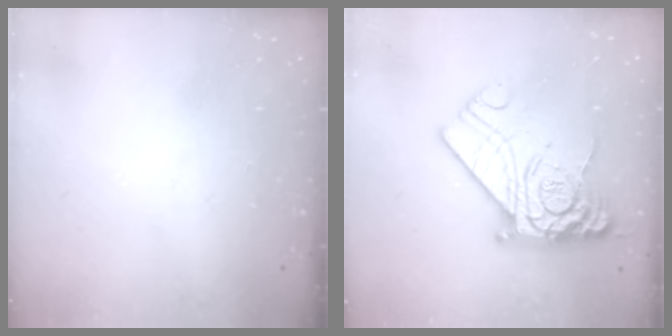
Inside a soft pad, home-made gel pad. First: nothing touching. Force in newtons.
{"total": 21.4, "press": 21.3, "slide": 2.0}